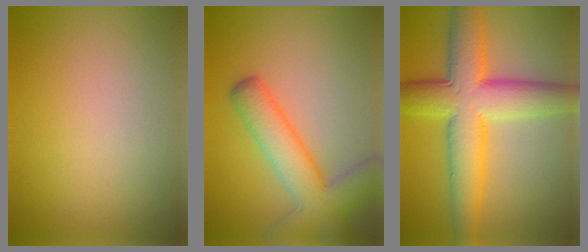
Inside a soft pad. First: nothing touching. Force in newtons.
{"total": 6.9, "press": 6.9, "slide": 0.4}
{"total": 9.8, "press": 9.8, "slide": 0.1}